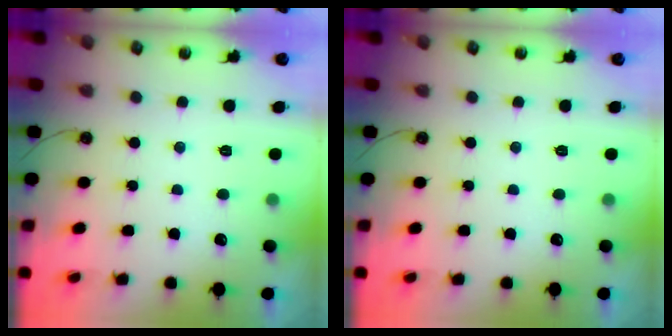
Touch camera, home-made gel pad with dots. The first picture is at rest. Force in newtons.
{"total": 0.0}